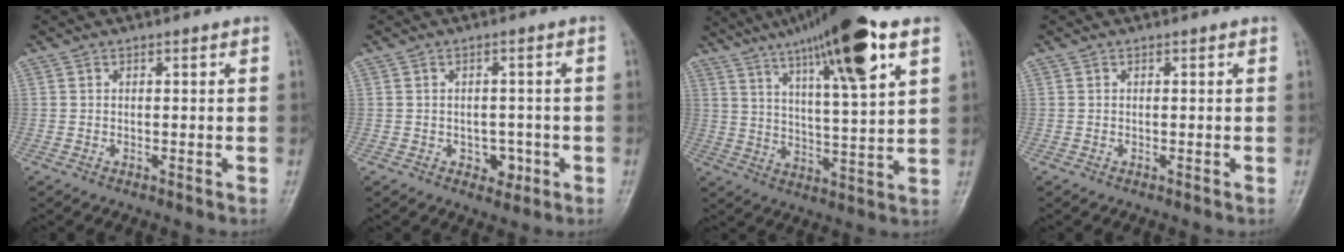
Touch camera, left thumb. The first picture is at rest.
{"total": 3.5, "force": [-1.2, 2.7, 2.0], "torque": [-0.004, 0.007, -0.012]}
{"total": 20.4, "force": [11.6, 3.2, 16.5], "torque": [-0.261, -0.026, 0.190]}
{"total": 0.0}